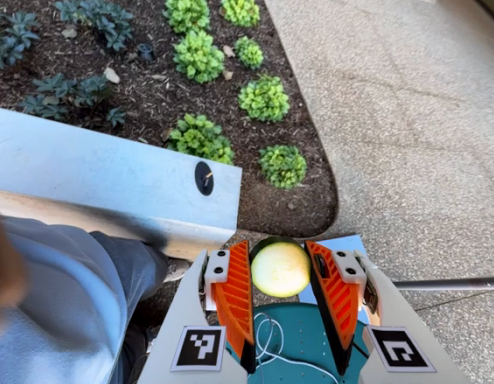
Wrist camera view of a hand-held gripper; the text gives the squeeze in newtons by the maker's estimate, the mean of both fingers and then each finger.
{"total": 8.6, "left": 8.5, "right": 8.7}